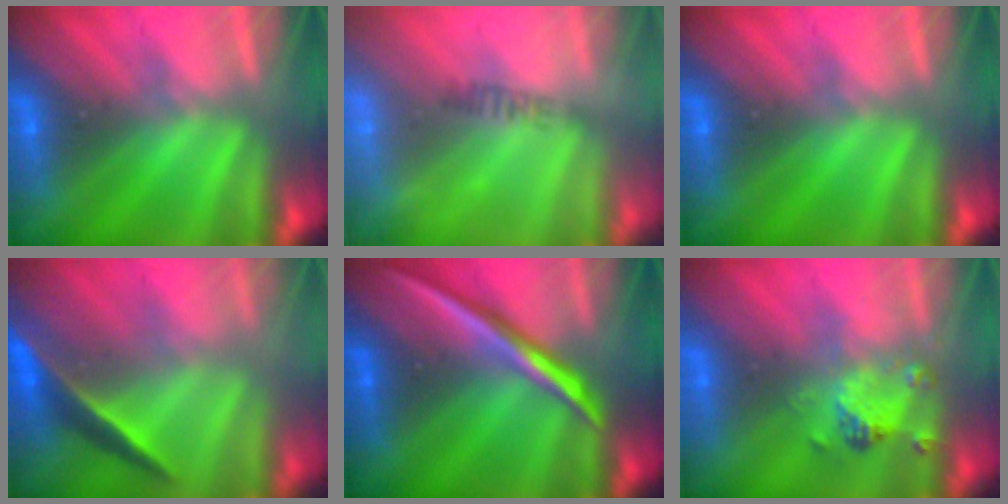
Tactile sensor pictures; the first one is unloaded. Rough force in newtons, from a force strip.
{"total": 2.5}
{"total": 0.0}
{"total": 1.9}
{"total": 2.2}
{"total": 2.4}